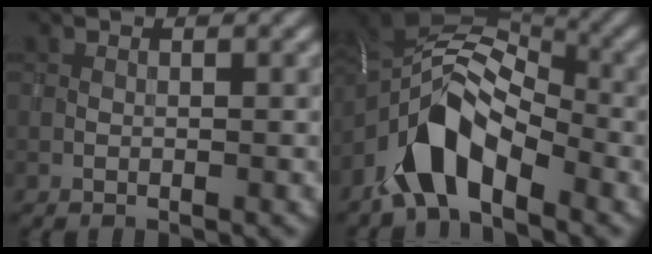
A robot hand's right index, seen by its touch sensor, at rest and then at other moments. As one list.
[{"total": 7.9, "force": [-4.2, 4.0, 5.3], "torque": [-0.087, 0.011, -0.087]}]